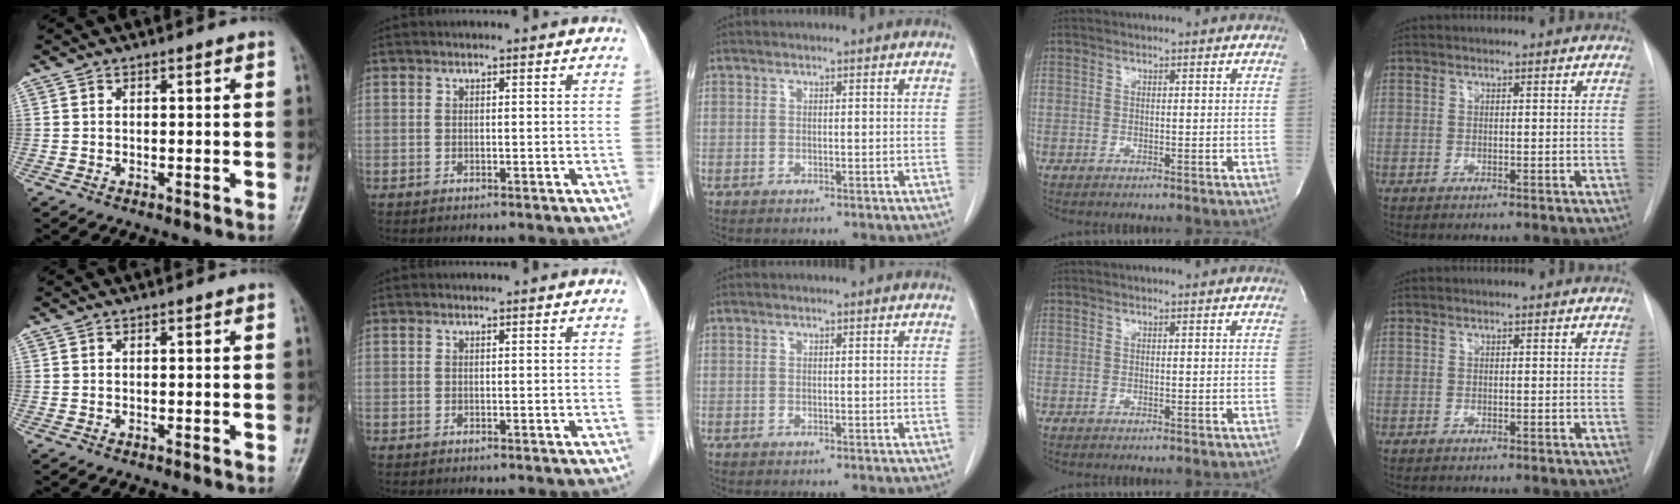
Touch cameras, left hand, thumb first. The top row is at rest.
{}